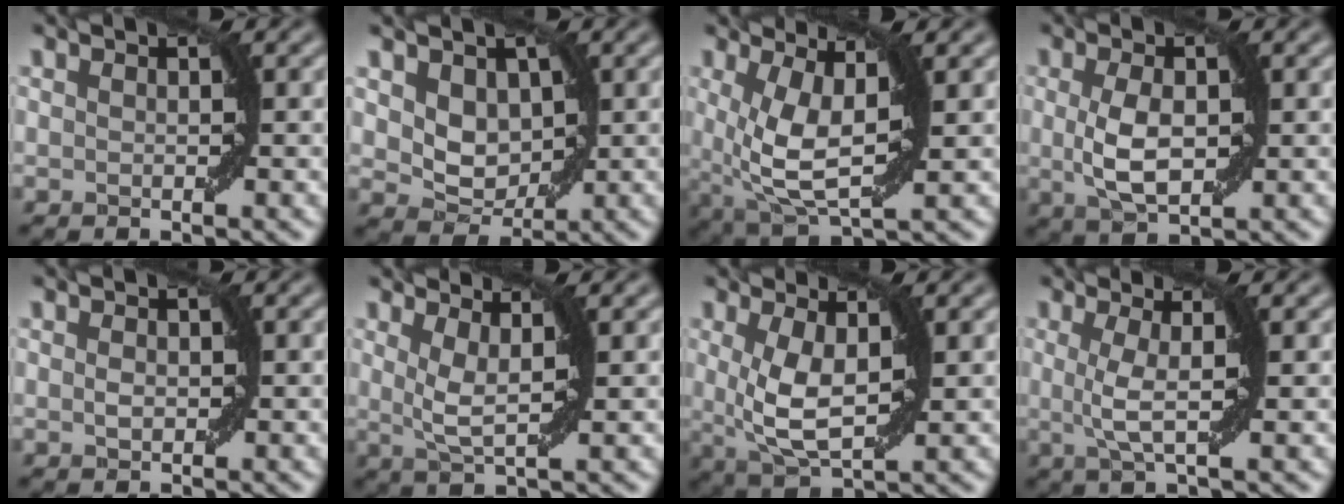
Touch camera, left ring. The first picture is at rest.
{"total": 2.9, "force": [0.8, 2.2, 1.8], "torque": [-0.035, -0.010, 0.014]}
{"total": 6.2, "force": [0.6, 2.4, 5.7], "torque": [-0.124, -0.011, 0.014]}
{"total": 3.9, "force": [0.0, 1.8, 3.4], "torque": [-0.075, 0.000, 0.004]}
{"total": 0.8, "force": [0.0, 0.4, 0.6], "torque": [-0.013, 0.001, 0.000]}
{"total": 2.6, "force": [1.2, 0.3, 2.3], "torque": [-0.047, -0.004, 0.022]}
{"total": 4.5, "force": [0.5, 1.5, 4.3], "torque": [-0.093, -0.007, 0.012]}
{"total": 2.9, "force": [0.2, 0.3, 2.9], "torque": [-0.059, -0.004, 0.002]}